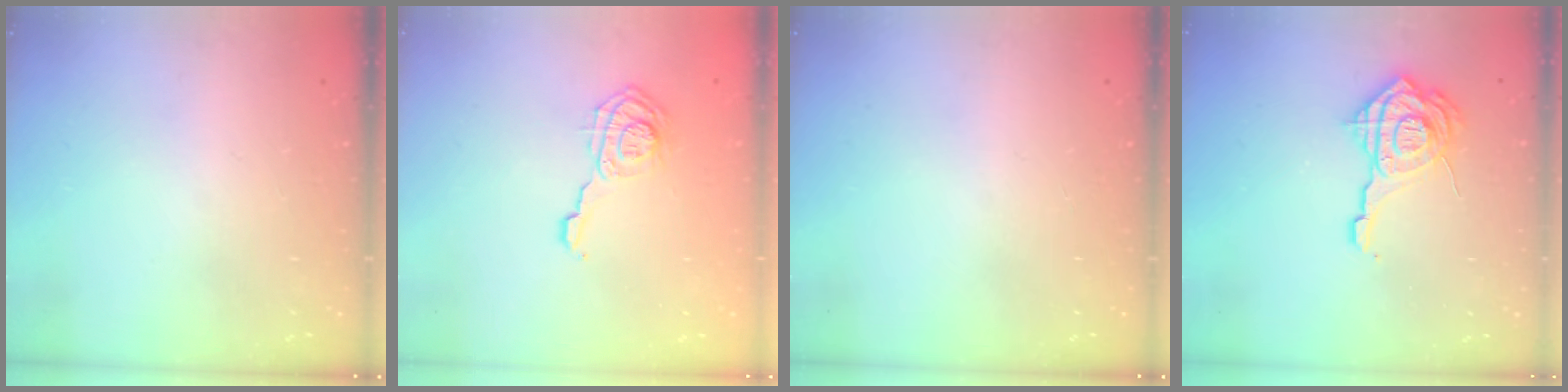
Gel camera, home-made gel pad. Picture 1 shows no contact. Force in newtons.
{"total": 8.6, "press": 8.6, "slide": 0.1}
{"total": 0.0}
{"total": 14.5, "press": 14.5, "slide": 1.3}